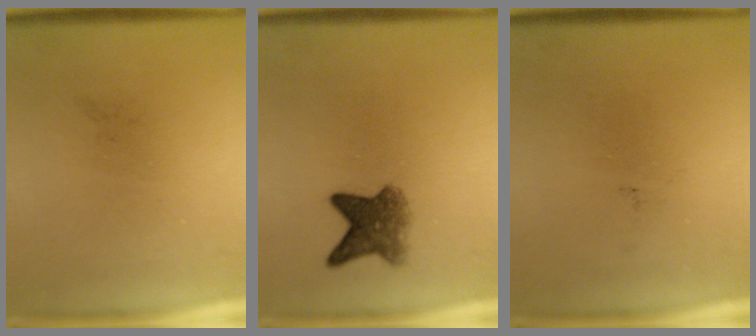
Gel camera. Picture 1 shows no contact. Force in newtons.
{"total": 5.2}
{"total": 0.0}